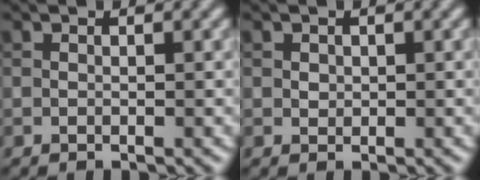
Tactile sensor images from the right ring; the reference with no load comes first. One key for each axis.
{"total": 0.8, "fx": 0.3, "fy": 0.7, "fz": 0.2, "tx": -0.003, "ty": -0.003, "tz": 0.006}